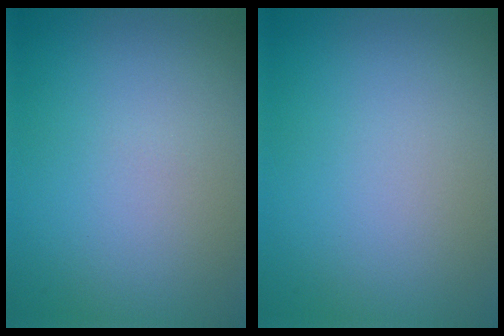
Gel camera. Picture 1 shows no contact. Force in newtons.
{"total": 0.0}